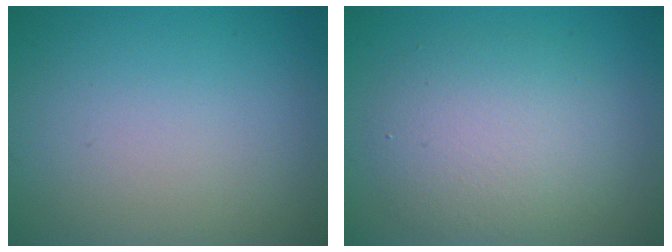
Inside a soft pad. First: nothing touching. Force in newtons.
{"total": 4.9, "press": 4.8, "slide": 0.3}